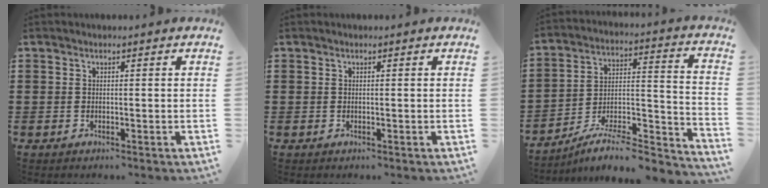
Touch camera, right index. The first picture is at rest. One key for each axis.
{"total": 0.0}
{"total": 7.0, "fx": -6.1, "fy": 1.4, "fz": 3.3, "tx": -0.052, "ty": 0.001, "tz": -0.120}